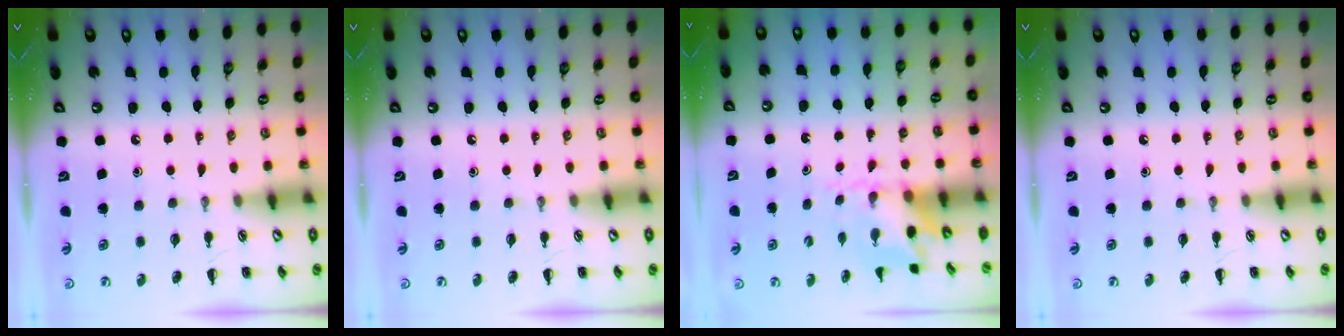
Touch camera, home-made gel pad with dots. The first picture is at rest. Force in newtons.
{"total": 0.0}
{"total": 2.9, "press": 2.8, "slide": 0.7}
{"total": 0.0}